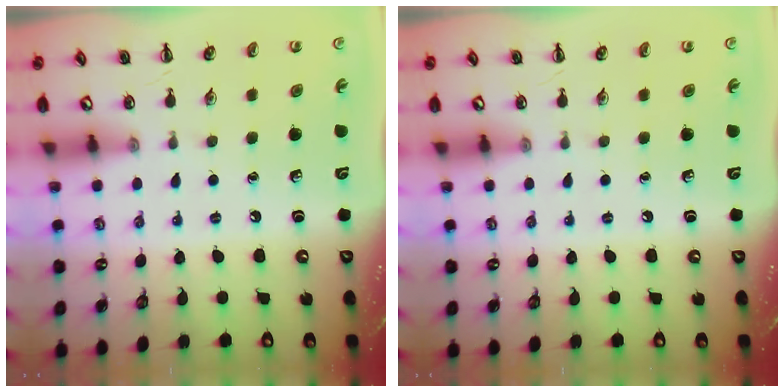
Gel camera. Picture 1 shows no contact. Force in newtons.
{"total": 0.0}